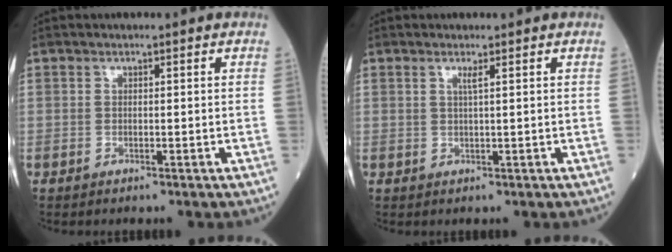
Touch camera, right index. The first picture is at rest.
{"total": 1.2, "force": [0.5, -0.2, 1.0], "torque": [-0.025, -0.003, 0.011]}